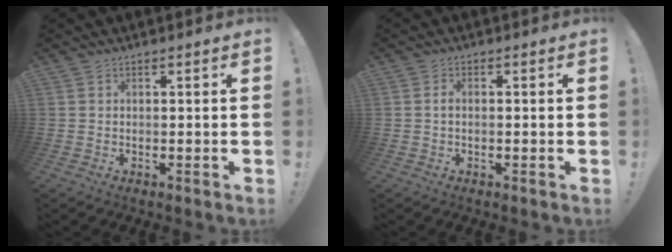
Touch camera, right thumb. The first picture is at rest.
{"total": 1.3, "force": [-0.4, 0.6, 1.1], "torque": [-0.019, 0.004, -0.007]}